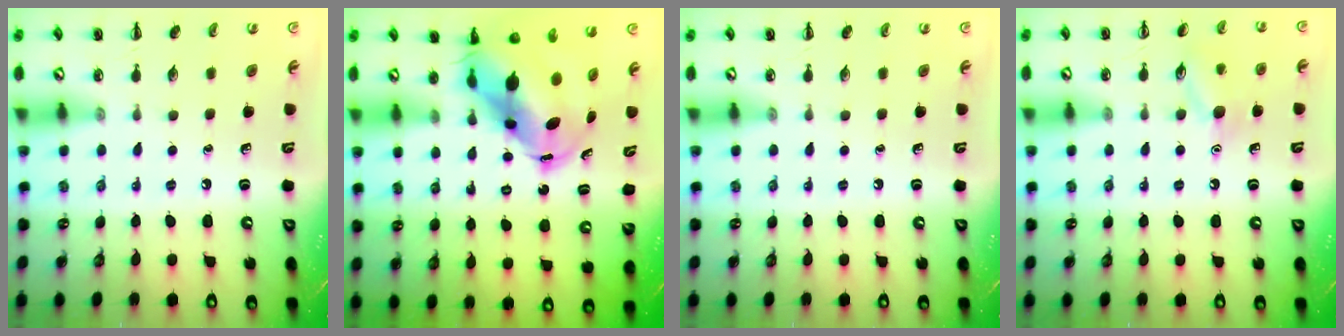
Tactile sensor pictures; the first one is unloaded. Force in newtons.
{"total": 11.2, "press": 10.9, "slide": 2.8}
{"total": 0.0}
{"total": 9.2, "press": 9.1, "slide": 1.4}